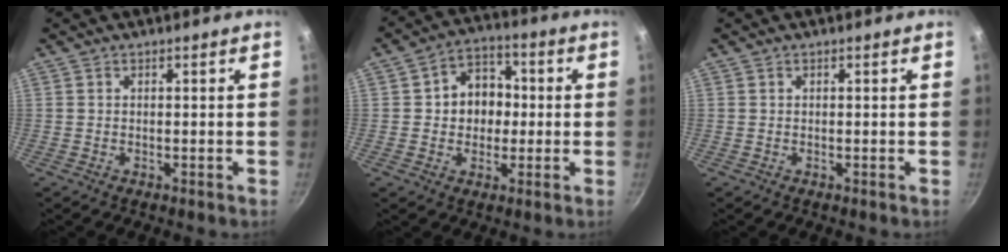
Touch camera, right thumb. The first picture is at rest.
{"total": 9.5, "force": [0.3, 7.9, 5.3], "torque": [-0.033, 0.014, -0.005]}
{"total": 0.0}